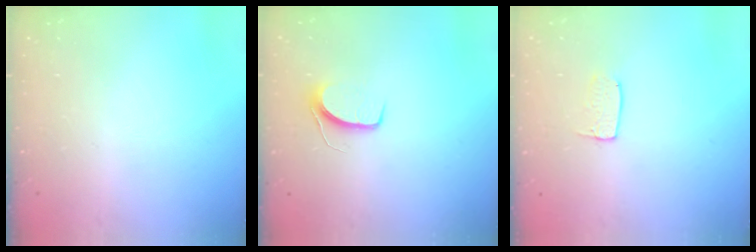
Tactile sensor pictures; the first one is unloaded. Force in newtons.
{"total": 6.6, "press": 6.6, "slide": 0.5}
{"total": 3.8, "press": 3.8, "slide": 0.2}